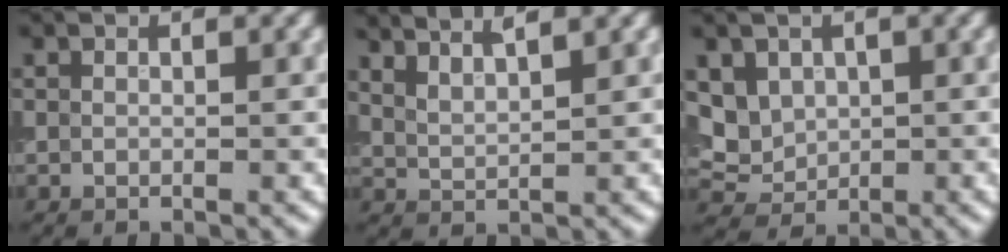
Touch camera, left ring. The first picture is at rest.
{"total": 4.1, "force": [3.5, 1.0, 1.9], "torque": [-0.014, 0.017, 0.040]}
{"total": 3.2, "force": [1.1, 2.7, 1.4], "torque": [-0.034, -0.006, 0.028]}